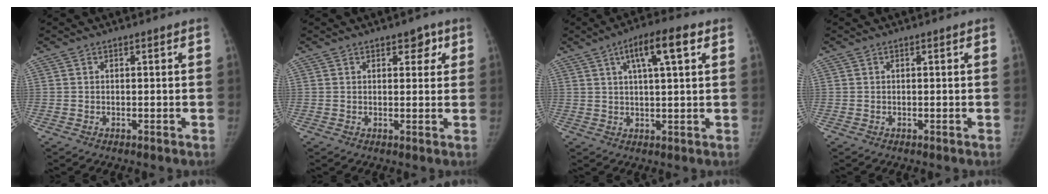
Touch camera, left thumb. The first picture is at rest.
{"total": 3.5, "force": [1.8, 2.1, 2.1], "torque": [0.001, -0.004, 0.019]}
{"total": 9.1, "force": [3.8, 2.1, 8.0], "torque": [-0.129, 0.006, 0.062]}
{"total": 0.0}